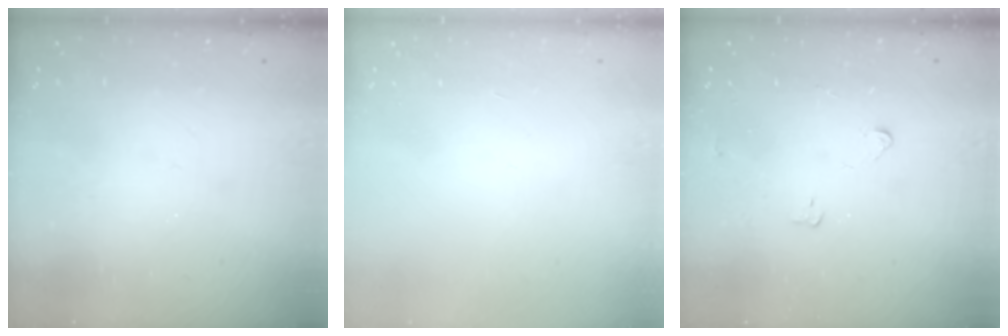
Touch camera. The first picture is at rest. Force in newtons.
{"total": 0.0}
{"total": 3.3, "press": 3.3, "slide": 0.5}